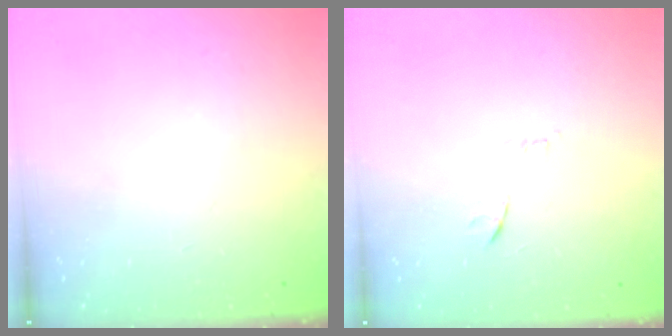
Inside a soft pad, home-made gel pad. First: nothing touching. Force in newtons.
{"total": 8.1, "press": 8.0, "slide": 0.7}